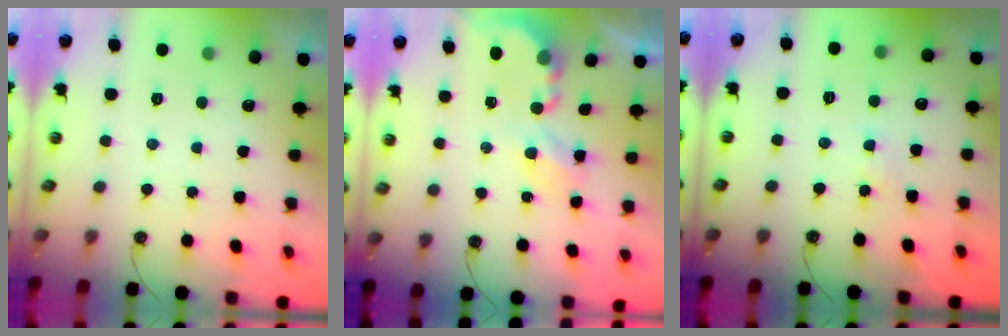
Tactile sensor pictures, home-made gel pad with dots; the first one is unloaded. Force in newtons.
{"total": 4.0, "press": 4.0, "slide": 0.1}
{"total": 3.3, "press": 3.2, "slide": 0.3}